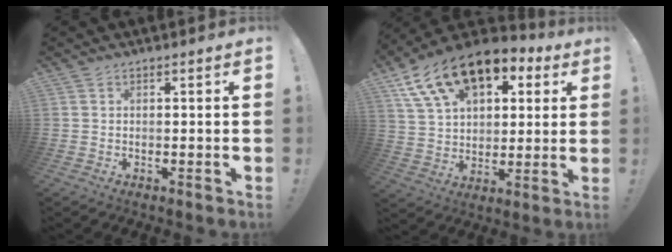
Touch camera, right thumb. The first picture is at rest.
{"total": 18.5, "force": [10.3, 11.1, 10.6], "torque": [-0.174, -0.052, 0.190]}